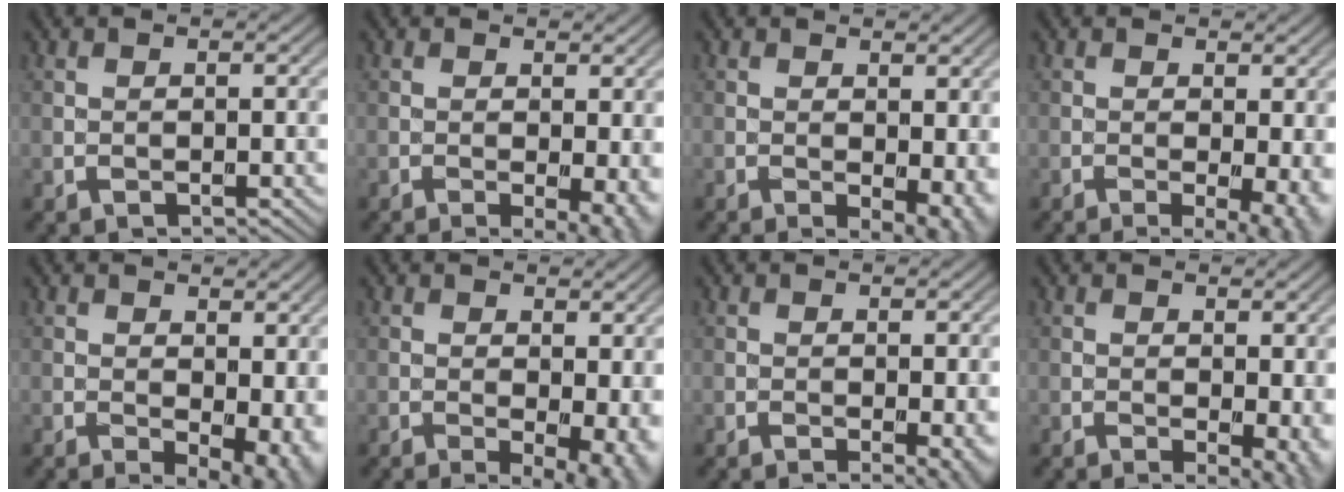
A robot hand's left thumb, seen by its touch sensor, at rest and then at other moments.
{"total": 5.3, "force": [-1.1, 1.5, 4.9], "torque": [-0.072, -0.010, -0.011]}
{"total": 5.7, "force": [-0.9, 2.6, 5.1], "torque": [-0.072, -0.012, -0.003]}
{"total": 6.9, "force": [-1.4, 2.1, 6.4], "torque": [-0.081, -0.009, -0.014]}
{"total": 8.0, "force": [-0.5, 4.3, 6.8], "torque": [-0.083, -0.012, 0.009]}
{"total": 7.6, "force": [-0.9, 3.4, 6.8], "torque": [-0.083, -0.007, -0.003]}
{"total": 3.1, "force": [-0.8, 0.5, 2.9], "torque": [-0.042, -0.007, -0.011]}
{"total": 5.1, "force": [-0.7, 1.8, 4.7], "torque": [-0.062, -0.009, -0.004]}